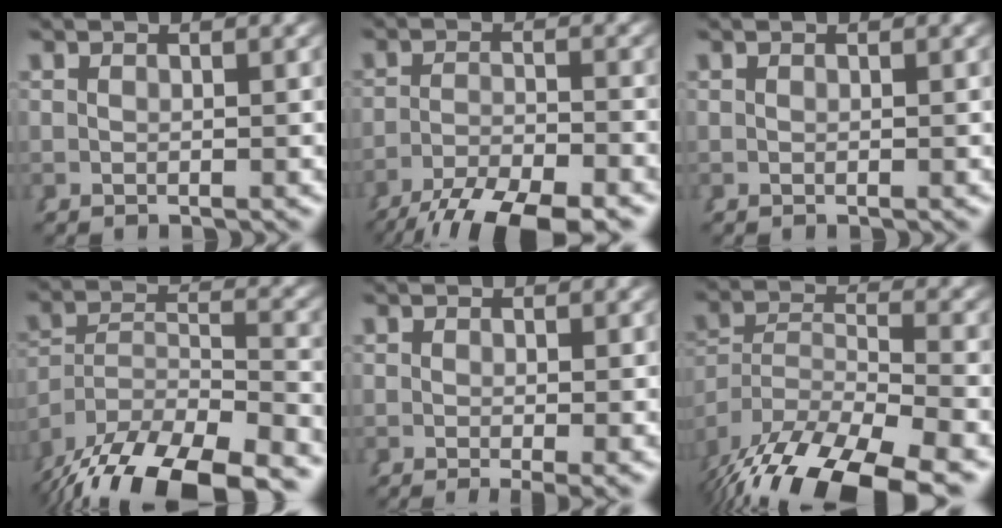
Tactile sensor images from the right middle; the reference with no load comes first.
{"total": 7.8, "force": [-6.0, 2.2, 4.4], "torque": [-0.057, -0.021, -0.079]}
{"total": 0.0}
{"total": 10.6, "force": [-7.3, 5.2, 5.6], "torque": [-0.103, -0.038, -0.101]}
{"total": 2.8, "force": [-1.4, 0.5, 2.4], "torque": [-0.029, -0.013, -0.015]}
{"total": 10.2, "force": [-6.0, 5.5, 6.2], "torque": [-0.119, -0.040, -0.078]}